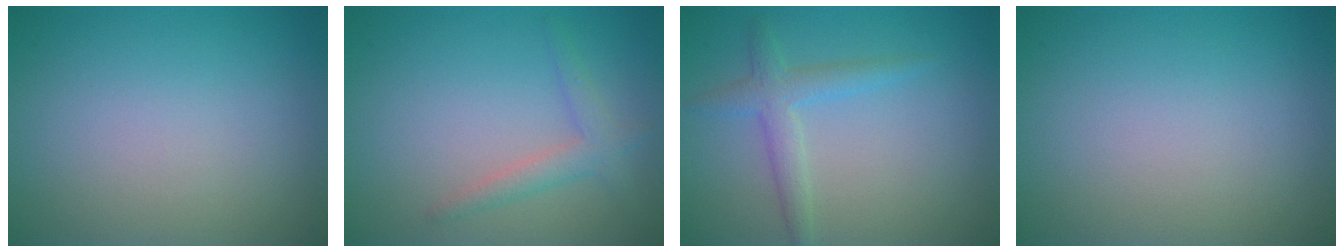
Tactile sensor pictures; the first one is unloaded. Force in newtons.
{"total": 2.1, "press": 2.1, "slide": 0.1}
{"total": 1.8, "press": 1.8, "slide": 0.1}
{"total": 0.0}